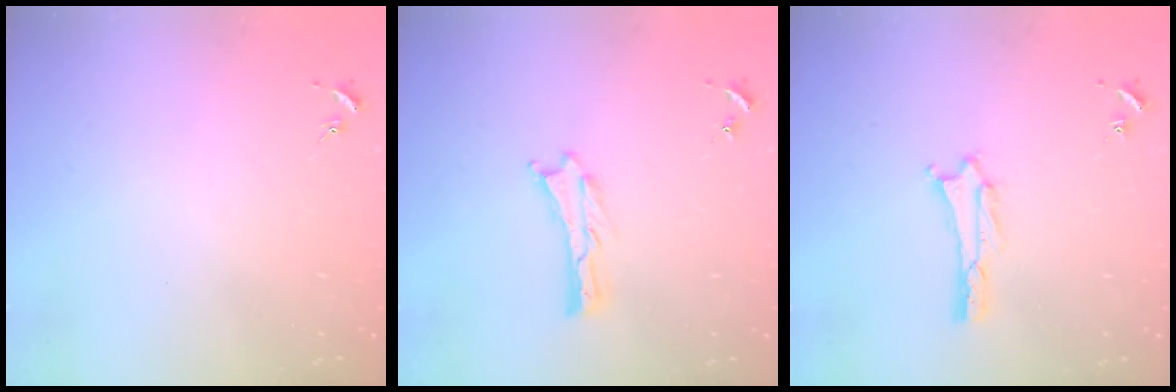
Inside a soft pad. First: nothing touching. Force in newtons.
{"total": 0.0}
{"total": 1.6, "press": 1.6, "slide": 0.2}